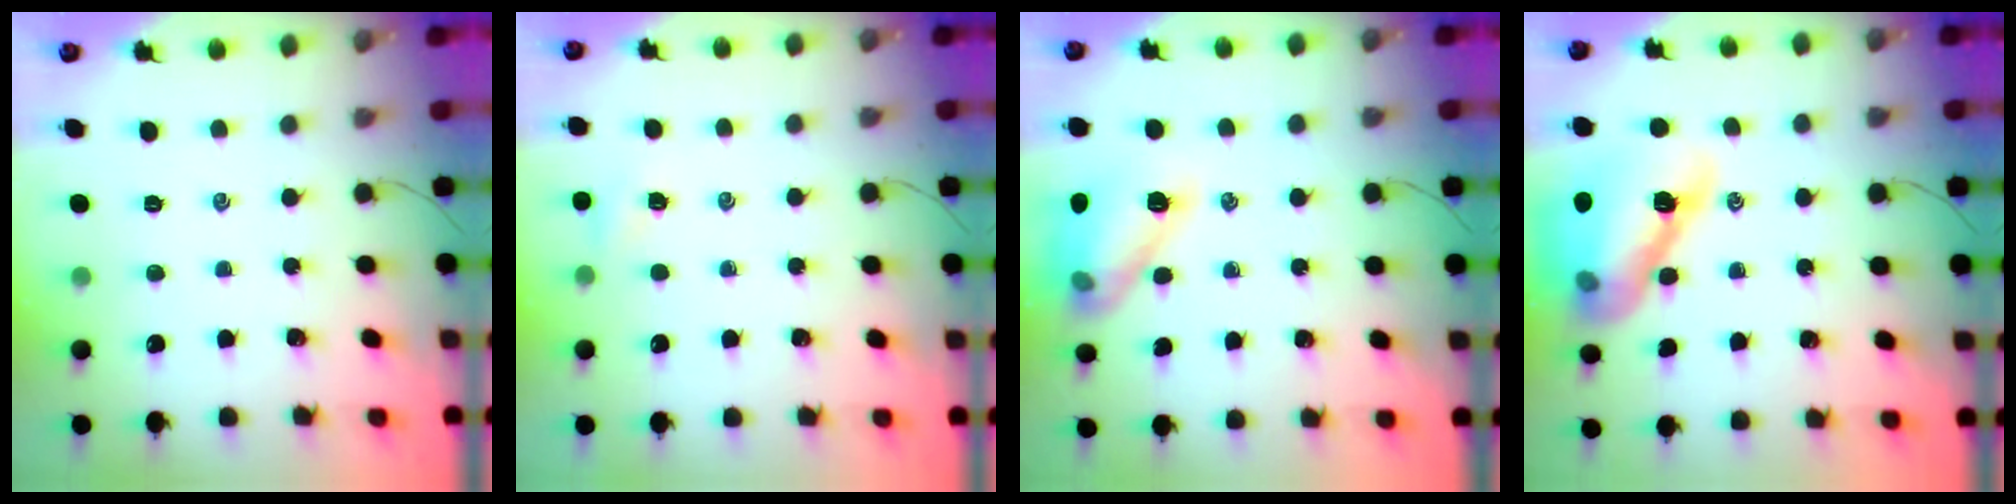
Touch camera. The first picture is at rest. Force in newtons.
{"total": 3.1, "press": 3.0, "slide": 1.0}
{"total": 13.0, "press": 13.0, "slide": 0.7}
{"total": 17.9, "press": 17.3, "slide": 4.5}